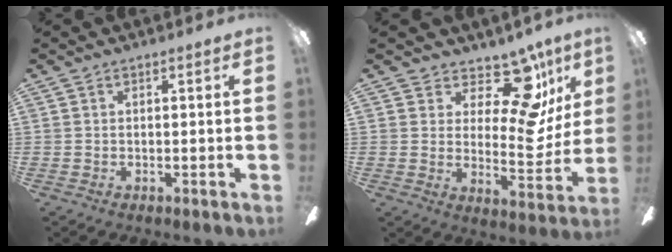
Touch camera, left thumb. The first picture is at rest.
{"total": 15.9, "force": [9.9, 7.2, 10.2], "torque": [-0.142, -0.073, 0.171]}